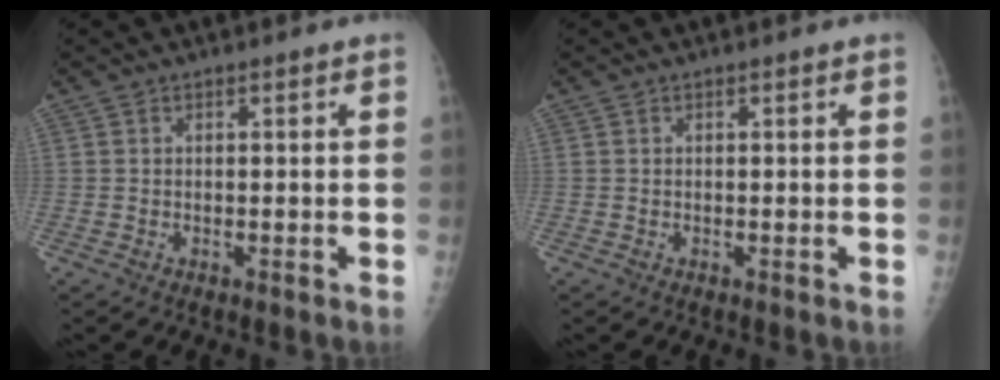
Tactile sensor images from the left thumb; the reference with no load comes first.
{"total": 0.0}